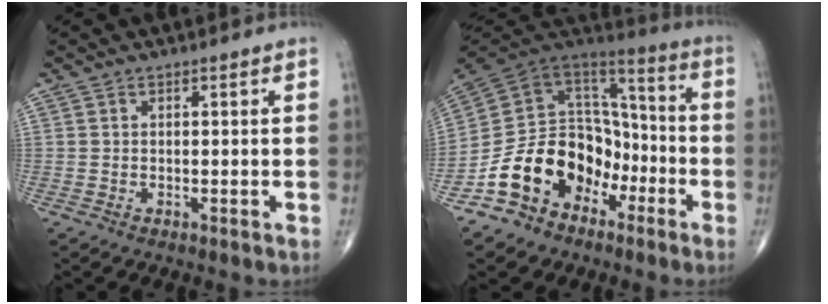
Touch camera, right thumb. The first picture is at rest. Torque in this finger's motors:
{"motor_torque": [2.62, 2.39, 1.46, -1.10, 0.17]}